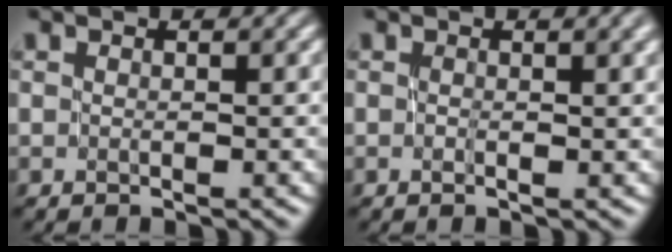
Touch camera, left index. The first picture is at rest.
{"total": 1.8, "force": [0.2, 0.6, 1.7], "torque": [-0.022, 0.004, 0.001]}